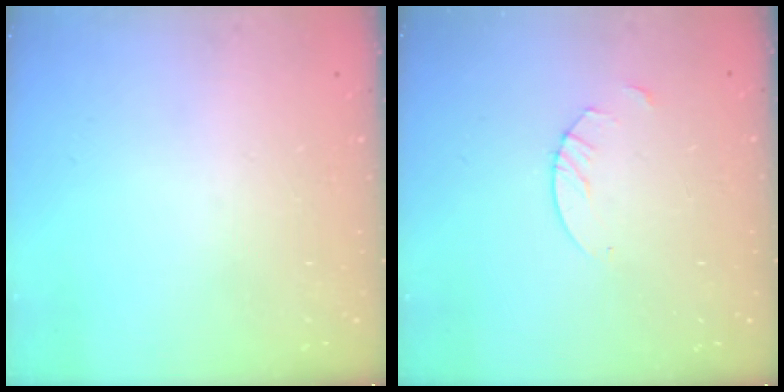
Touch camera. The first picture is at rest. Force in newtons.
{"total": 2.7, "press": 2.7, "slide": 0.2}